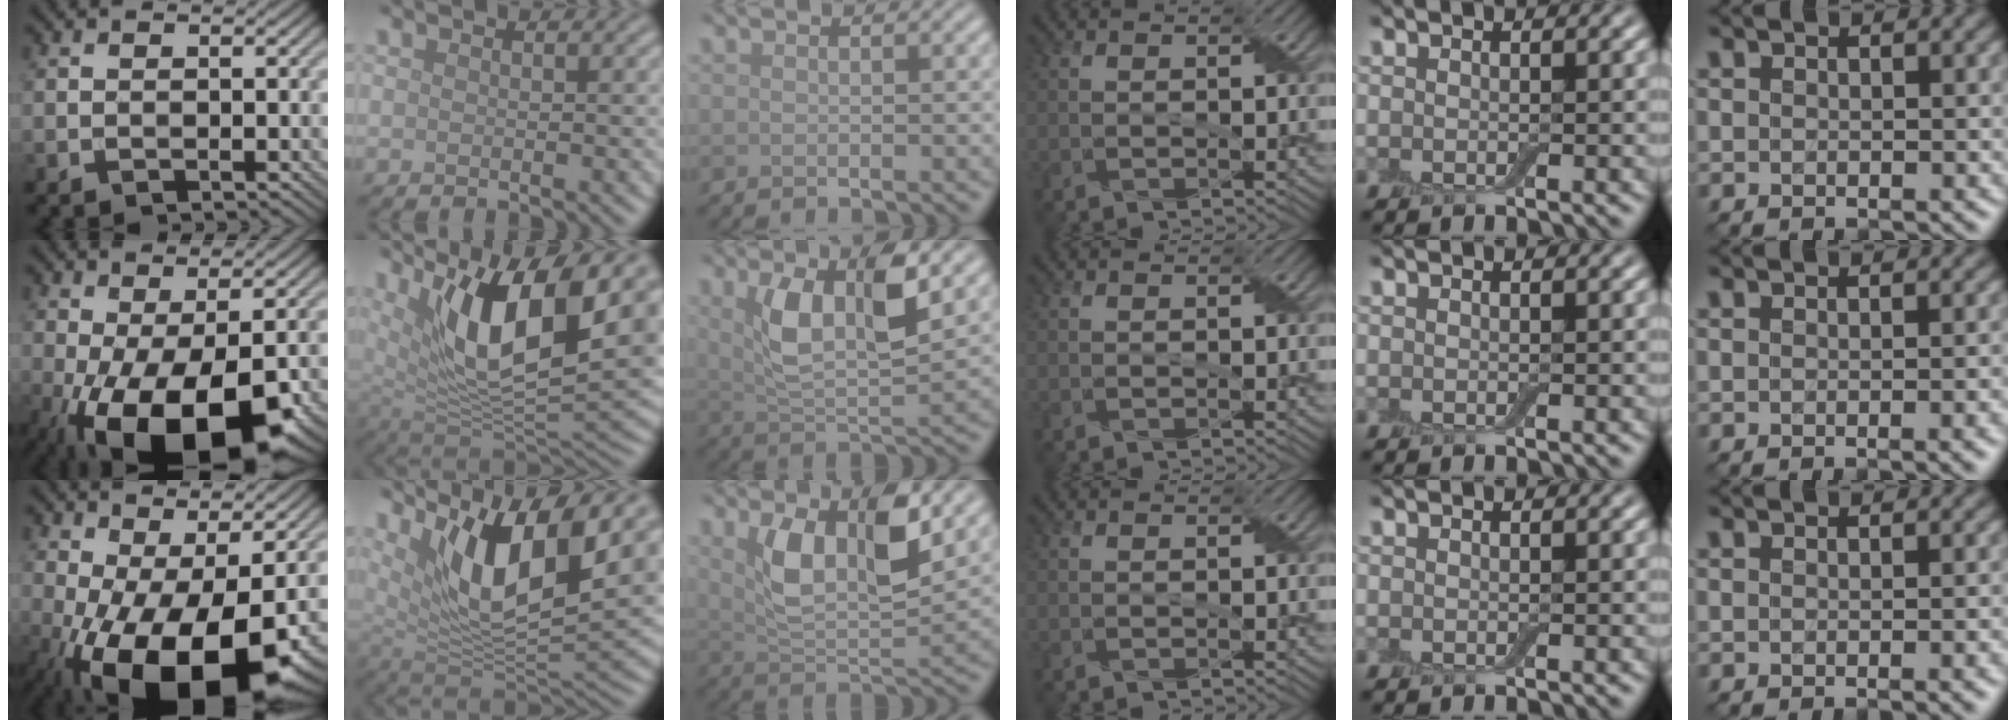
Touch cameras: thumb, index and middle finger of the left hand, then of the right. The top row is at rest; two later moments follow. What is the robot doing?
{"motion": "wrap", "object": "adhesive wrap"}